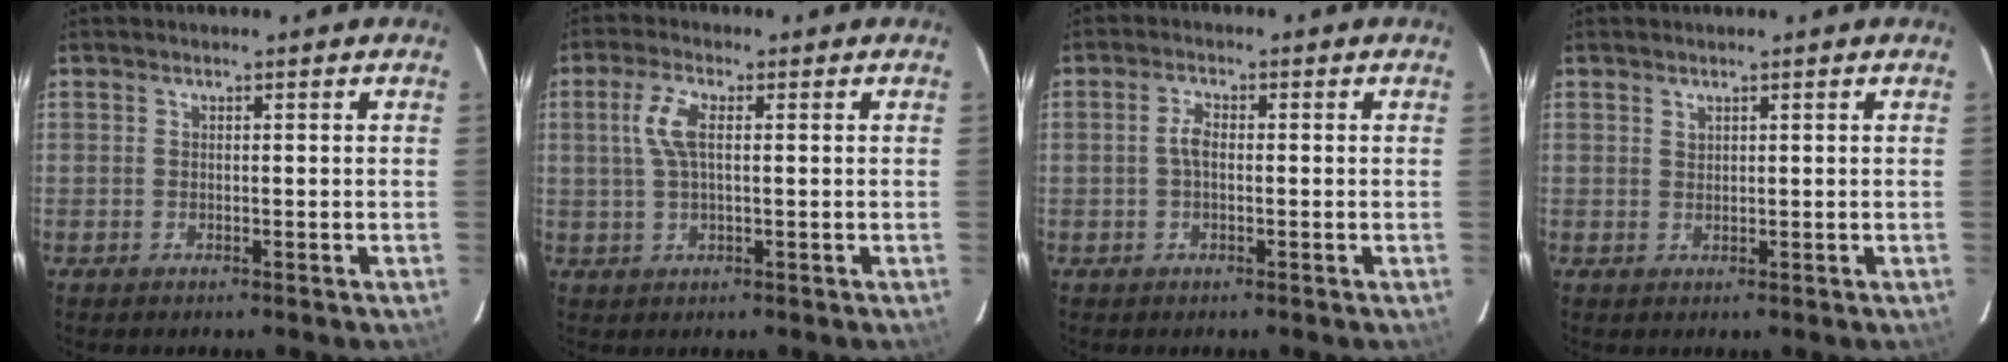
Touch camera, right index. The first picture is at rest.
{"total": 5.3, "force": [1.0, 1.9, 4.8], "torque": [-0.102, 0.009, 0.024]}
{"total": 2.4, "force": [-0.1, 1.3, 2.0], "torque": [-0.042, 0.007, -0.002]}
{"total": 0.8, "force": [0.7, 0.4, 0.1], "torque": [-0.002, 0.001, 0.013]}